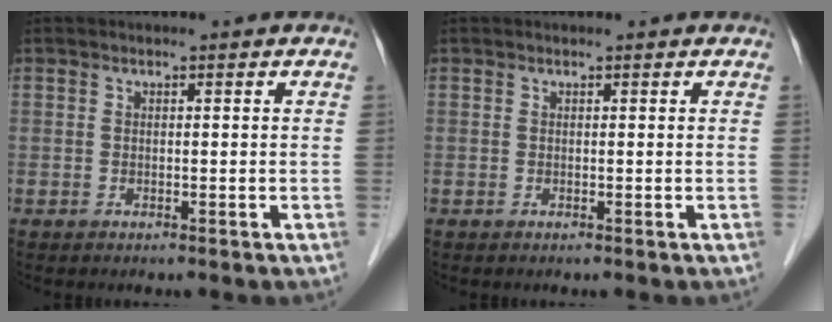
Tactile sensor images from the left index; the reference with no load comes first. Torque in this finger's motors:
{"motor_torque": [0.13, 0.04, 0.00, -0.01]}